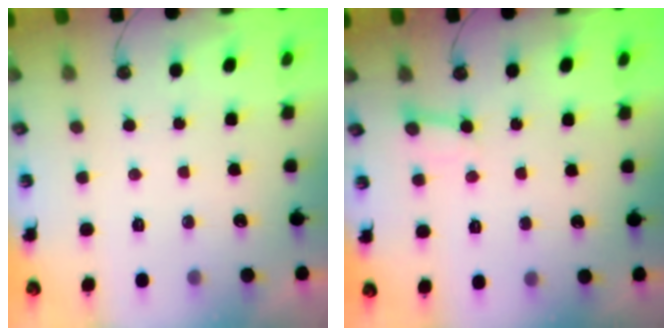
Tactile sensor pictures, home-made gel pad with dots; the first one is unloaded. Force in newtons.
{"total": 2.3, "press": 2.3, "slide": 0.1}